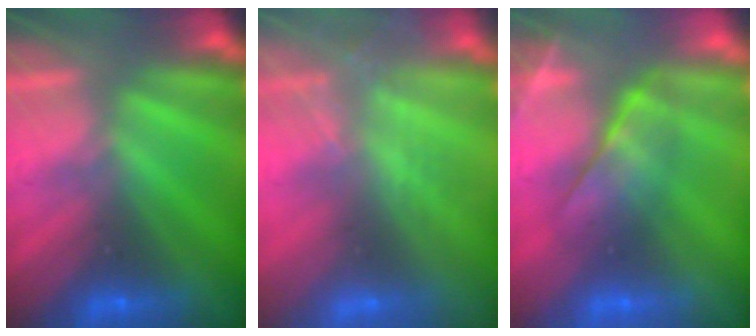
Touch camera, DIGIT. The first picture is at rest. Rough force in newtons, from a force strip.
{"total": 2.2}
{"total": 4.4}